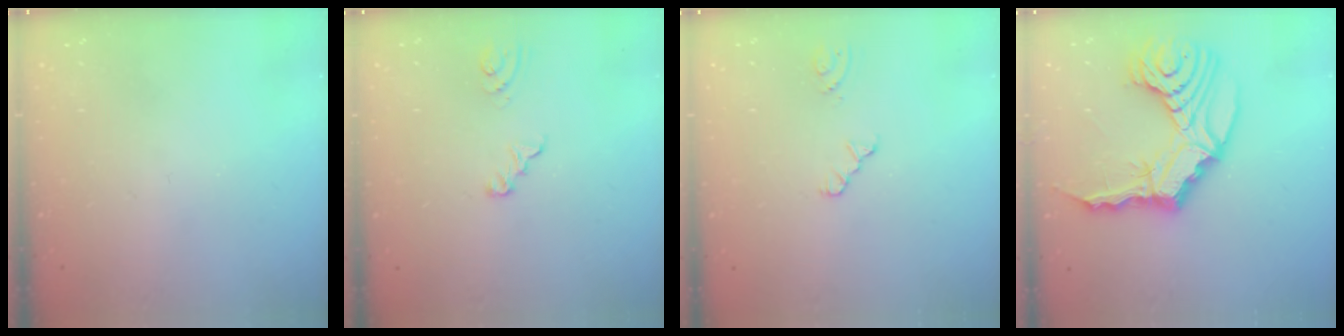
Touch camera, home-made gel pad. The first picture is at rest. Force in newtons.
{"total": 3.0, "press": 3.0, "slide": 0.3}
{"total": 1.7, "press": 1.7, "slide": 0.3}
{"total": 27.5, "press": 27.1, "slide": 4.5}